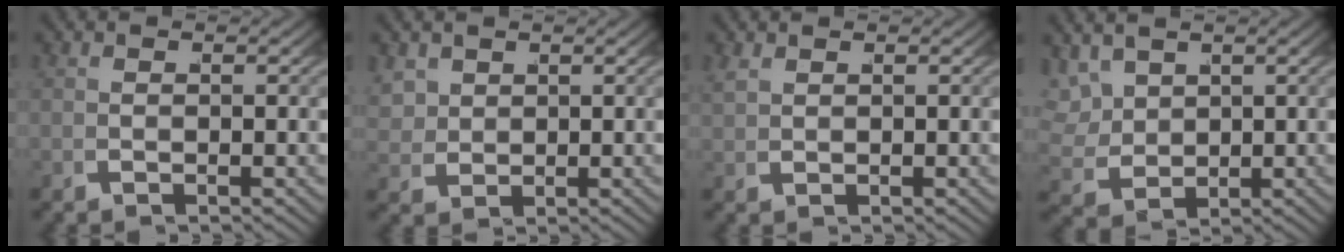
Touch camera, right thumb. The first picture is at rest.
{"total": 2.2, "force": [1.3, 1.5, 1.0], "torque": [-0.025, -0.008, 0.038]}
{"total": 1.1, "force": [1.0, -0.2, 0.2], "torque": [-0.002, 0.010, 0.026]}
{"total": 4.6, "force": [1.4, 3.3, 2.9], "torque": [-0.070, -0.019, 0.039]}